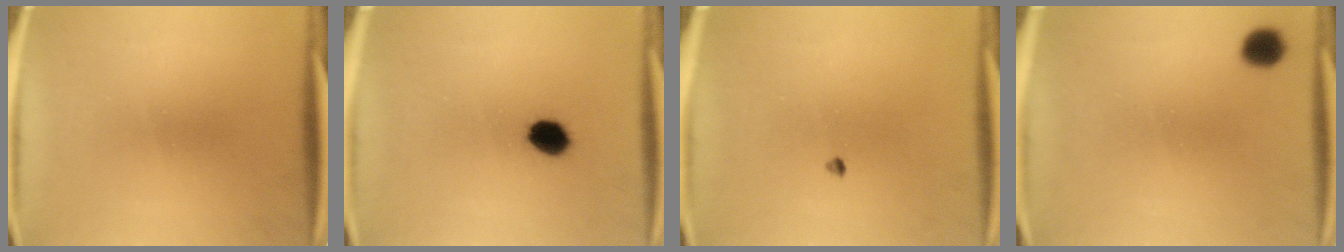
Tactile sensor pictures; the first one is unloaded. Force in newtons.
{"total": 3.8}
{"total": 0.7}
{"total": 5.5}